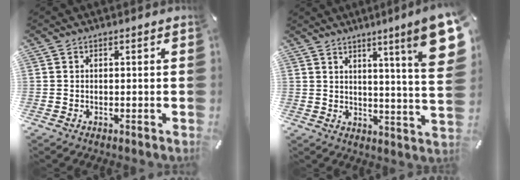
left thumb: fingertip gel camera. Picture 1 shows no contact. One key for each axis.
{"total": 14.9, "fx": 7.7, "fy": 0.5, "fz": 12.8, "tx": -0.199, "ty": -0.049, "tz": 0.112}